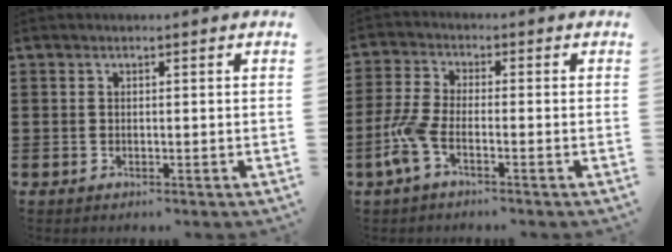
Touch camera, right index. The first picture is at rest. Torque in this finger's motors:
{"motor_torque": [1.00, -0.19, 0.37, 0.17]}